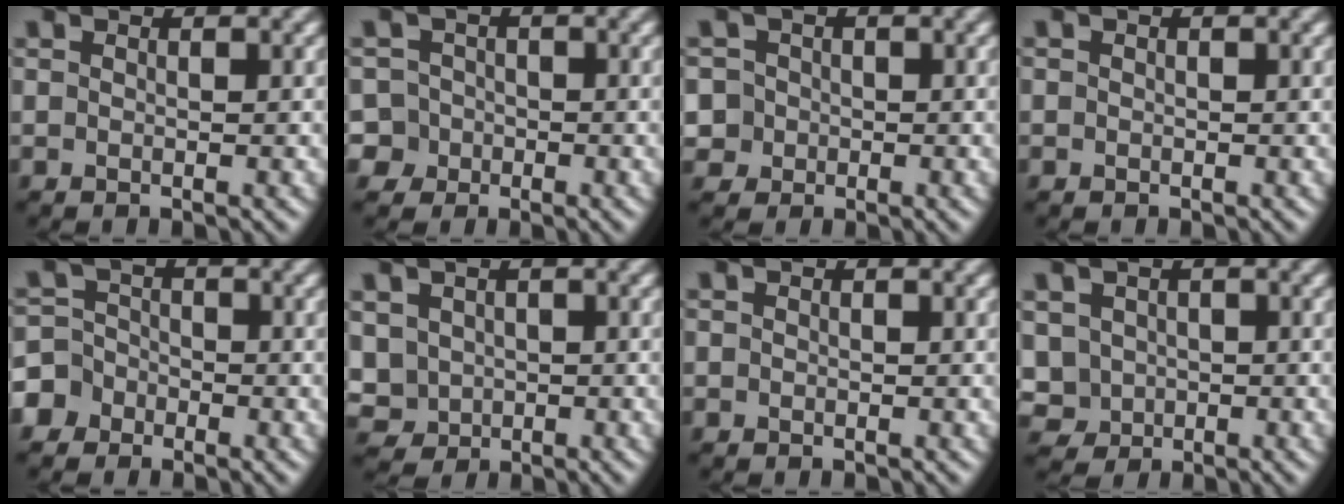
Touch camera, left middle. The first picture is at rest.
{"total": 4.3, "force": [-1.3, 4.0, 1.0], "torque": [-0.002, 0.023, -0.056]}
{"total": 4.3, "force": [0.4, 4.0, 1.3], "torque": [-0.020, 0.034, -0.016]}
{"total": 0.7, "force": [-0.2, 0.6, 0.1], "torque": [0.003, -0.001, -0.009]}
{"total": 5.5, "force": [-3.3, 4.4, 0.8], "torque": [-0.001, 0.004, -0.085]}
{"total": 3.8, "force": [0.2, 3.5, 1.5], "torque": [-0.045, 0.015, 0.004]}
{"total": 0.6, "force": [-0.2, 0.6, 0.1], "torque": [0.002, -0.001, -0.012]}
{"total": 3.4, "force": [0.0, 3.2, 1.3], "torque": [-0.033, 0.014, -0.004]}